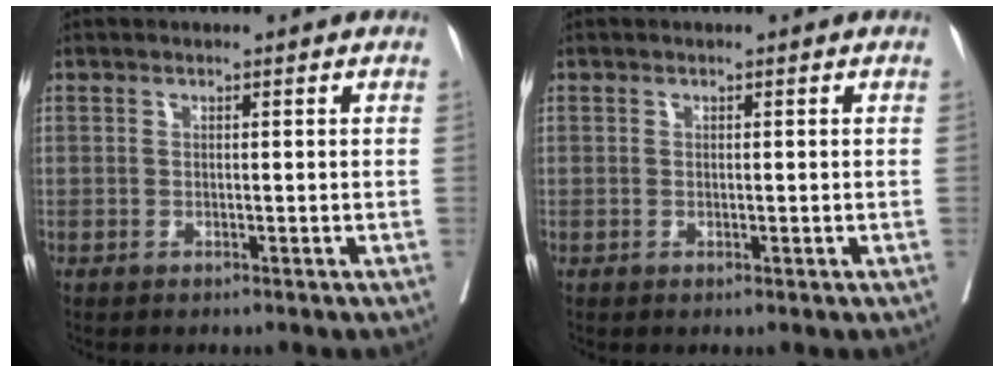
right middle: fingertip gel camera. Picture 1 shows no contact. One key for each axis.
{"total": 0.0}